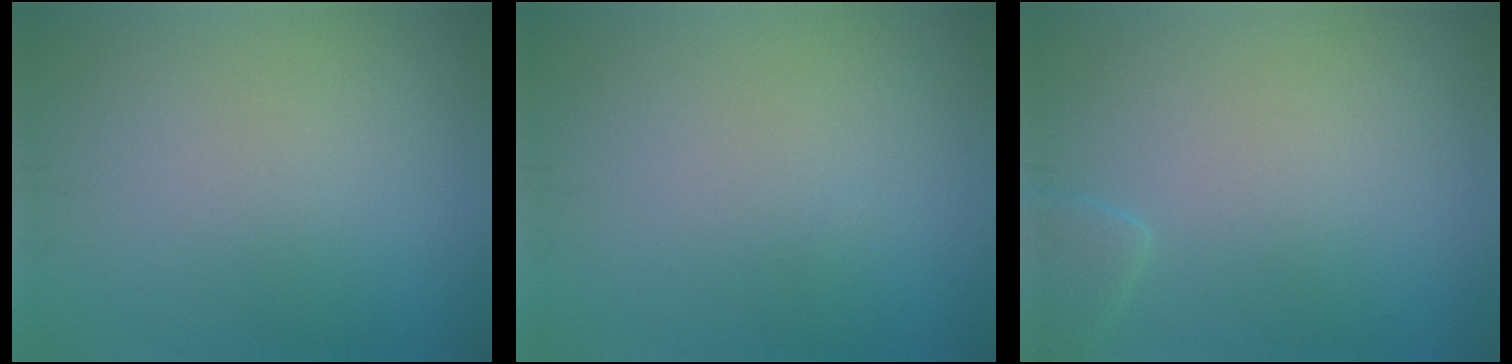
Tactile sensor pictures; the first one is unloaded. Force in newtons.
{"total": 0.0}
{"total": 1.3, "press": 1.3, "slide": 0.1}